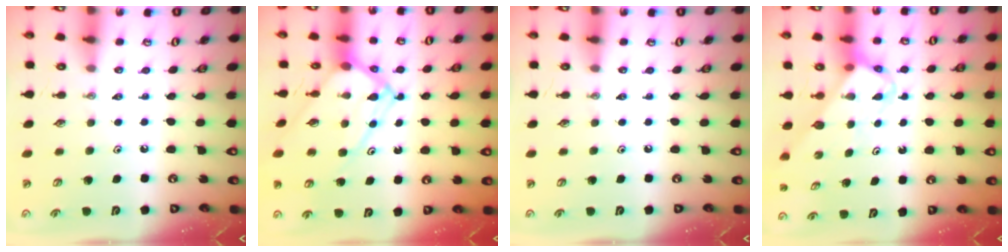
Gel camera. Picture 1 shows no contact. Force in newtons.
{"total": 12.3, "press": 12.2, "slide": 1.2}
{"total": 0.0}
{"total": 3.7, "press": 3.7, "slide": 0.1}